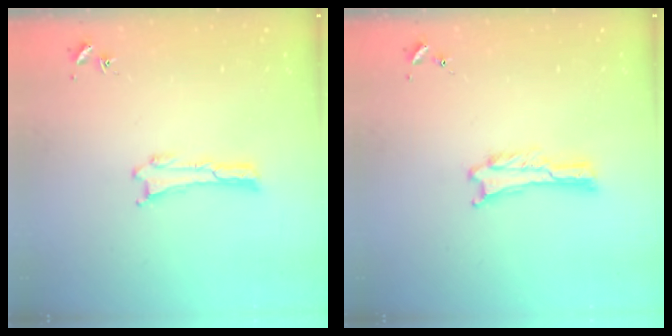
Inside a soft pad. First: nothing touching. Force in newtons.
{"total": 0.0}